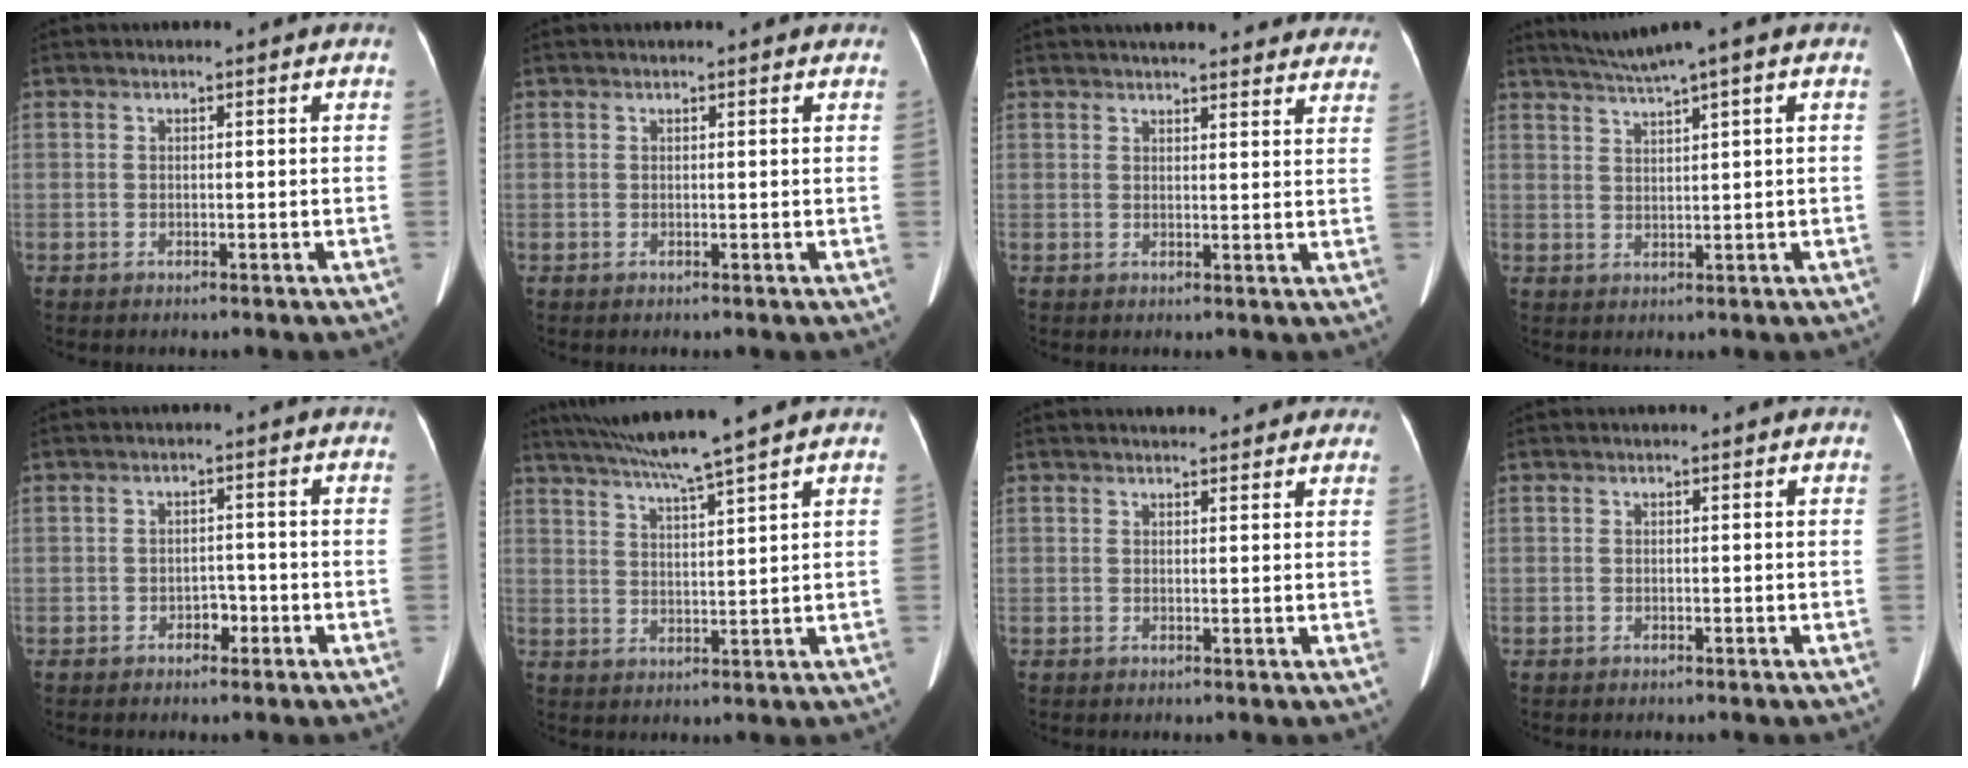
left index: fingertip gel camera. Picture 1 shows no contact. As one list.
[{"total": 2.1, "force": [1.8, 0.5, 0.9], "torque": [-0.011, 0.017, 0.015]}, {"total": 20.0, "force": [18.1, 4.3, 7.3], "torque": [-0.082, 0.003, 0.203]}, {"total": 4.8, "force": [3.4, -1.0, 3.1], "torque": [-0.067, 0.017, 0.069]}, {"total": 2.1, "force": [-1.3, 1.2, 1.0], "torque": [-0.012, 0.003, -0.019]}, {"total": 9.0, "force": [7.6, -1.9, 4.4], "torque": [-0.075, 0.005, 0.130]}, {"total": 8.0, "force": [7.1, 2.4, 2.9], "torque": [-0.024, 0.016, 0.076]}, {"total": 0.0}]